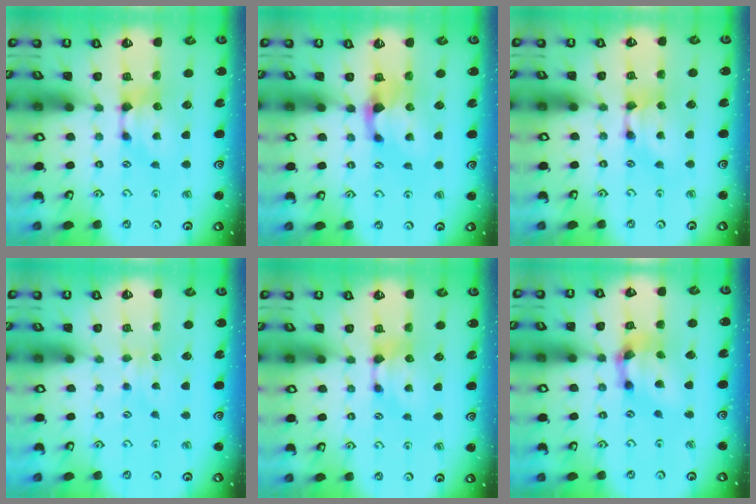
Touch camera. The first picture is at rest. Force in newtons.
{"total": 1.4, "press": 0.9, "slide": 1.0}
{"total": 1.6, "press": 1.6, "slide": 0.1}
{"total": 2.1, "press": 2.0, "slide": 0.4}
{"total": 0.0}
{"total": 6.6, "press": 6.2, "slide": 2.3}